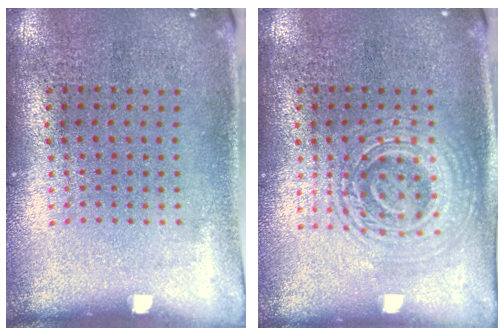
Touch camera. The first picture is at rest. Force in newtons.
{"total": 2.7, "press": 2.7, "slide": 0.5}